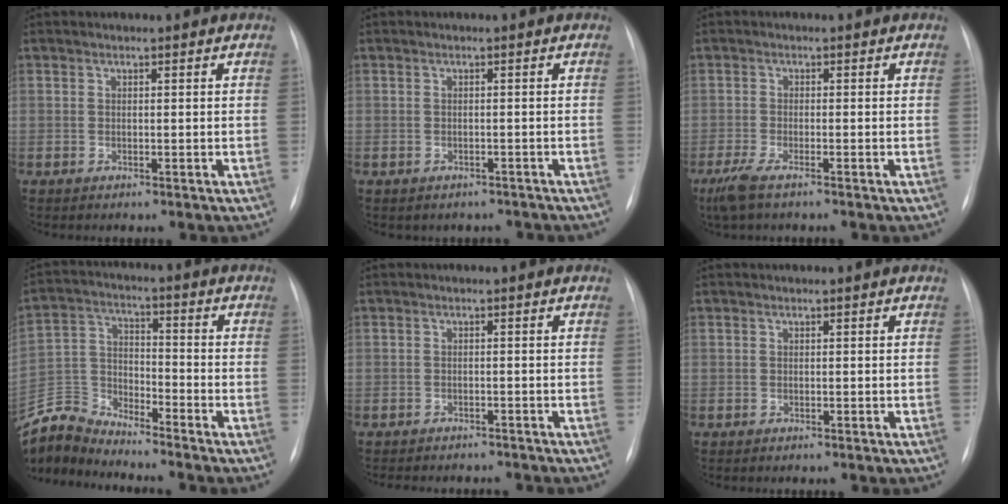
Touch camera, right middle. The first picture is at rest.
{"total": 3.6, "force": [-3.0, 1.9, 0.3], "torque": [-0.005, 0.013, -0.034]}
{"total": 4.2, "force": [-3.0, 0.7, 2.9], "torque": [-0.069, -0.013, -0.056]}
{"total": 8.7, "force": [-8.6, 0.0, -0.5], "torque": [-0.001, 0.020, -0.174]}
{"total": 7.7, "force": [-7.0, 2.3, 2.3], "torque": [-0.027, 0.002, -0.083]}
{"total": 0.0}